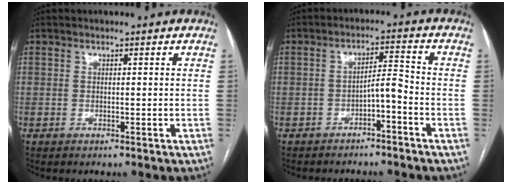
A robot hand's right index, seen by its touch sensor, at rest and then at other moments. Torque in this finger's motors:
{"motor_torque": [0.12, 0.00, 0.04, 0.03]}